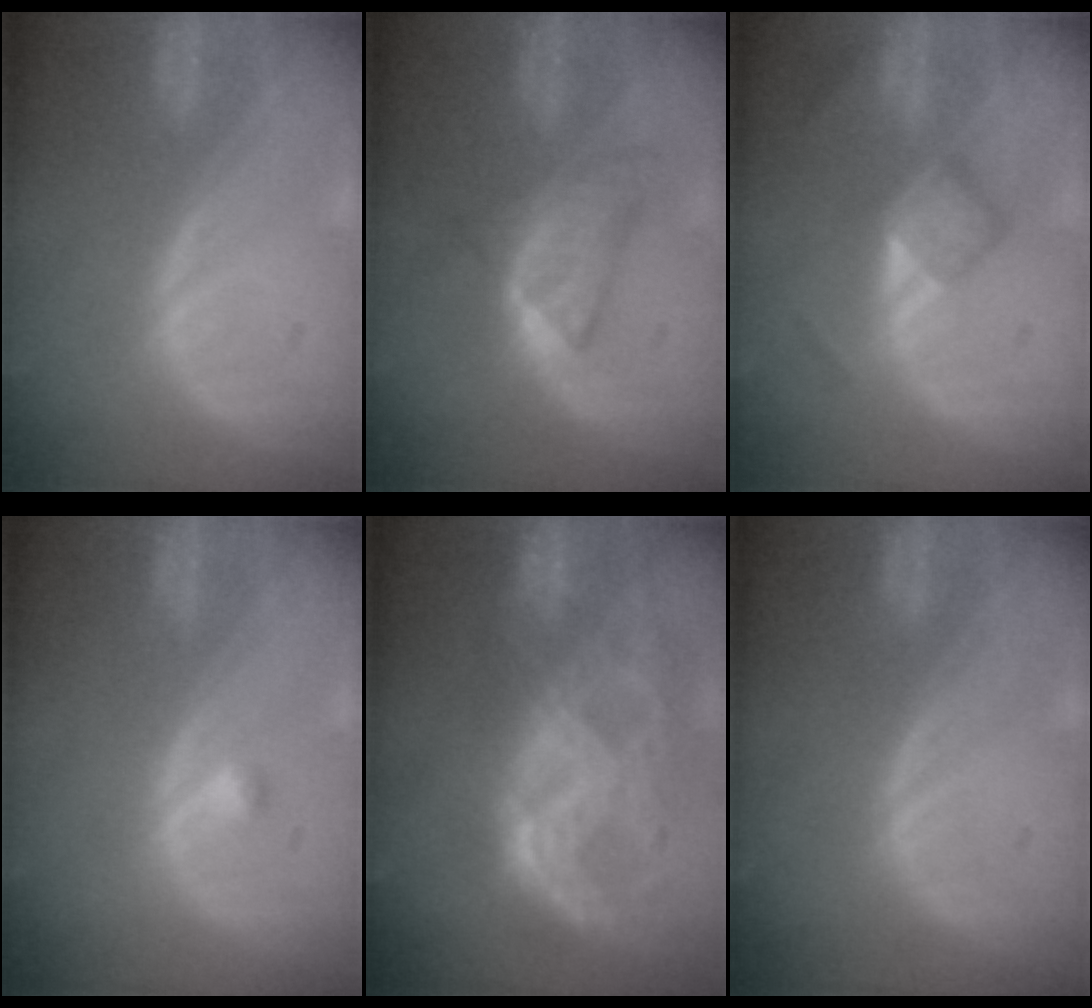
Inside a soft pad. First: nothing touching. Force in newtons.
{"total": 6.2, "press": 5.4, "slide": 3.0}
{"total": 5.1, "press": 4.7, "slide": 1.9}
{"total": 1.0, "press": 1.0, "slide": 0.1}
{"total": 11.4, "press": 9.6, "slide": 6.2}
{"total": 0.0}